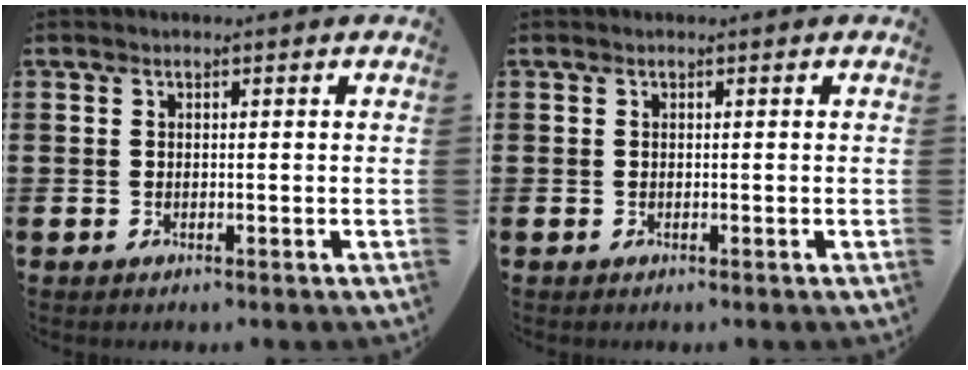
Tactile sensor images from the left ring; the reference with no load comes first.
{"total": 0.0}